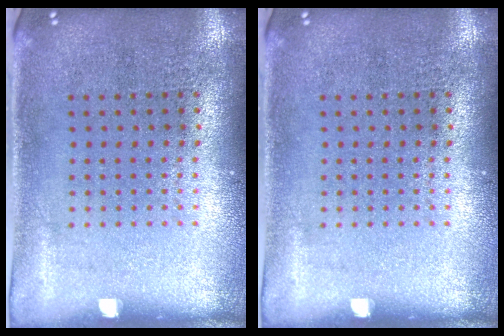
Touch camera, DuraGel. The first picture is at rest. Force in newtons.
{"total": 0.0}